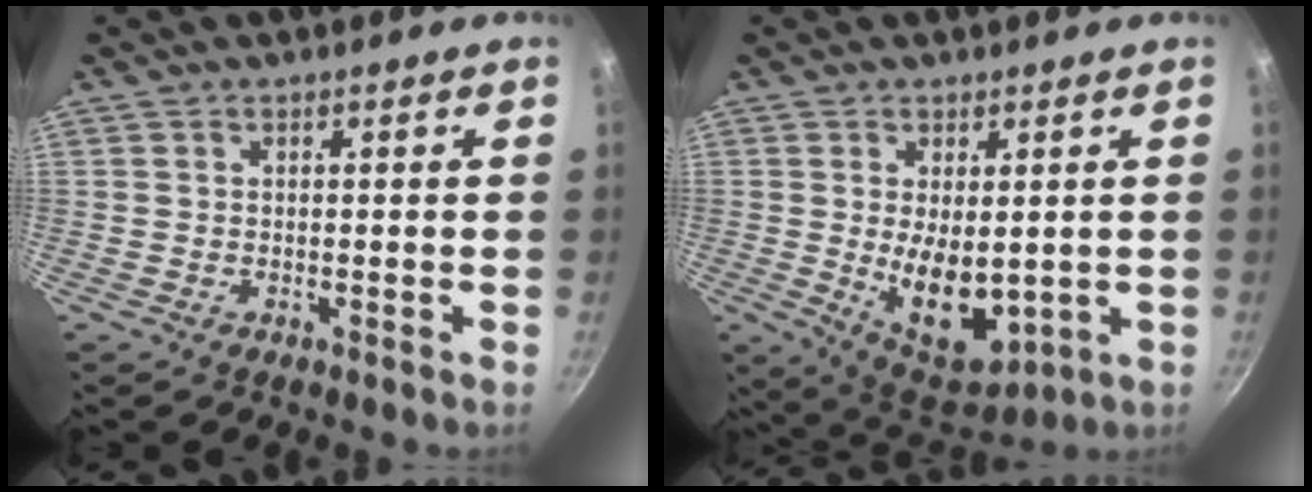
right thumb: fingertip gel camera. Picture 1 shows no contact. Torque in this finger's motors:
{"motor_torque": [-0.43, 0.98, 0.71, 0.90, 0.21]}